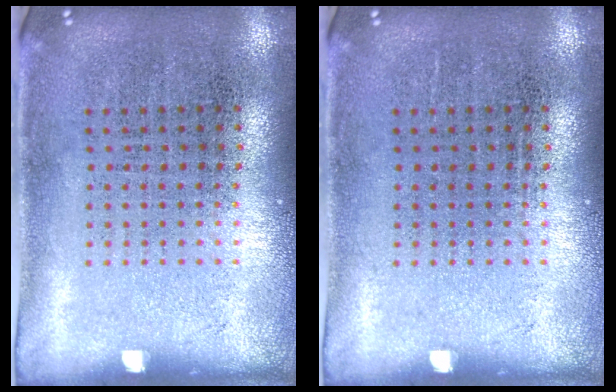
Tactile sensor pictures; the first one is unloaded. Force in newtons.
{"total": 0.0}